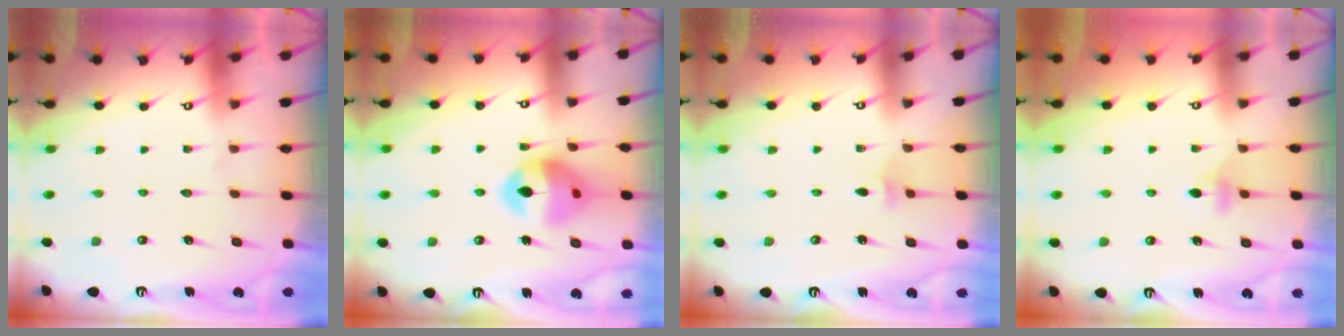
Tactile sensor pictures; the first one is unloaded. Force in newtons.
{"total": 14.1, "press": 14.0, "slide": 1.5}
{"total": 3.2, "press": 3.1, "slide": 0.8}
{"total": 4.0, "press": 3.9, "slide": 0.6}